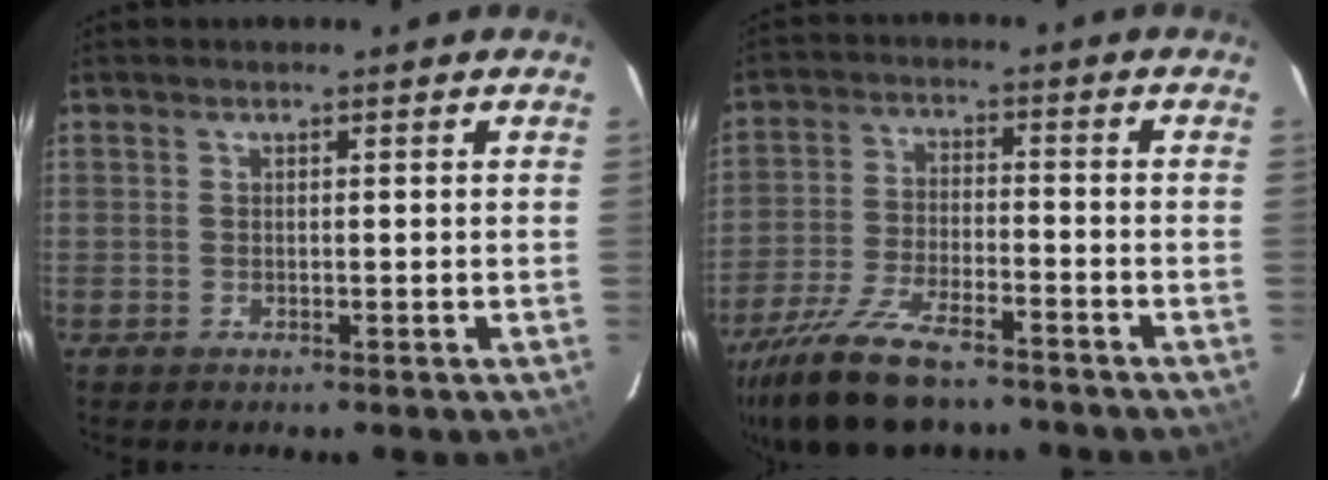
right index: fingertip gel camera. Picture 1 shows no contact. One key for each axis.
{"total": 16.8, "fx": -13.2, "fy": 5.3, "fz": 8.9, "tx": -0.199, "ty": -0.034, "tz": -0.234}